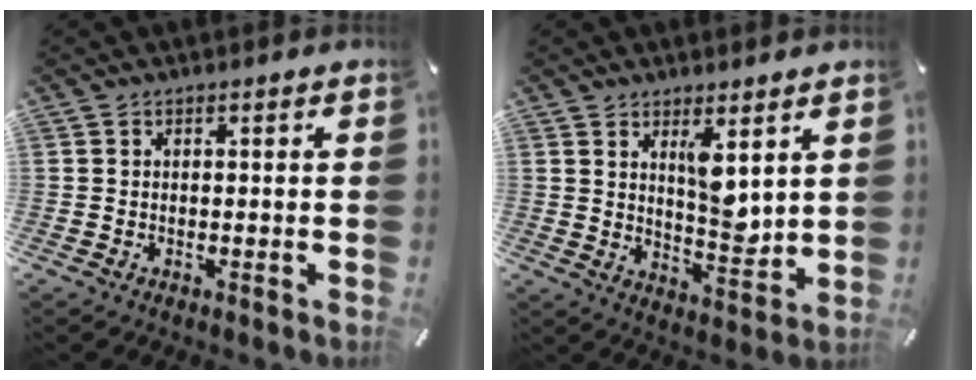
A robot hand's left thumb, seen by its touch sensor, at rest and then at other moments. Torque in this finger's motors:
{"motor_torque": [1.50, 1.45, 0.82, -0.94, 0.37]}